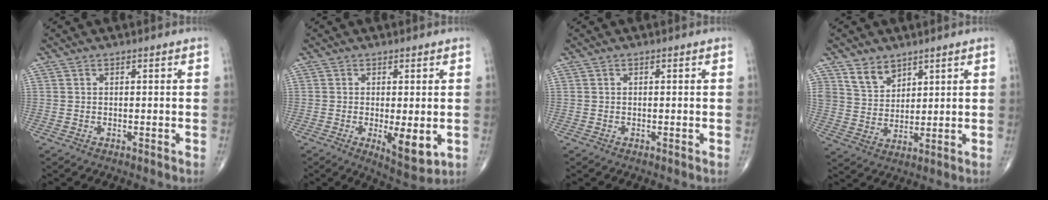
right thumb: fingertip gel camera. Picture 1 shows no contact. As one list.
[{"total": 7.0, "force": [-1.3, 2.3, 6.5], "torque": [-0.097, -0.021, -0.014]}, {"total": 0.0}, {"total": 6.0, "force": [4.2, 3.8, 2.0], "torque": [-0.013, -0.035, 0.087]}]